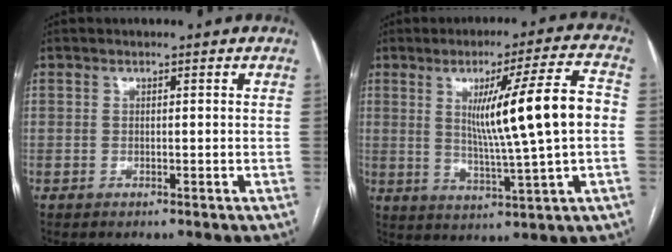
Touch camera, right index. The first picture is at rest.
{"total": 13.9, "force": [1.3, -0.6, 13.8], "torque": [-0.214, 0.002, 0.025]}